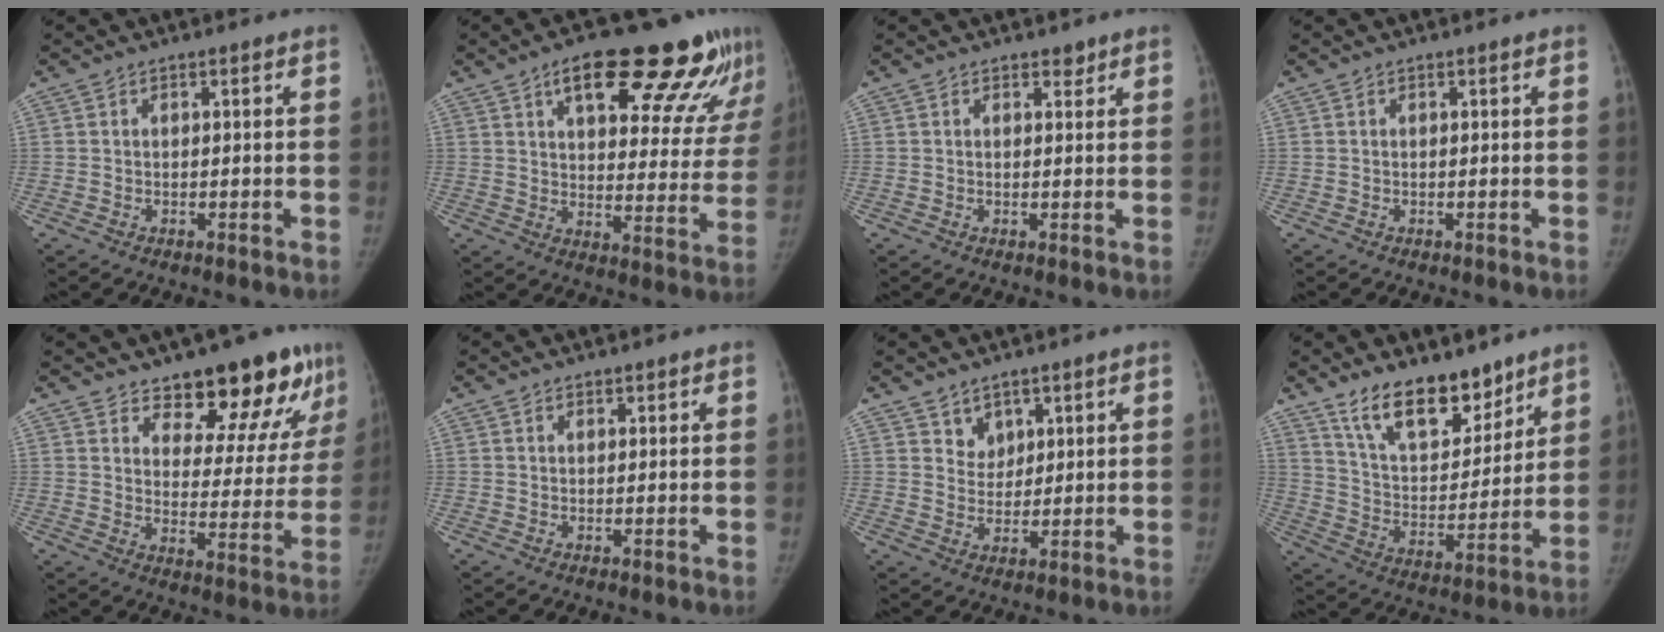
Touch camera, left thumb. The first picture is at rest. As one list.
[{"total": 23.9, "force": [14.3, 8.7, 17.1], "torque": [-0.196, -0.029, 0.200]}, {"total": 1.3, "force": [1.1, 0.7, 0.4], "torque": [0.004, -0.008, 0.013]}, {"total": 0.0}, {"total": 17.2, "force": [12.6, 7.2, 9.3], "torque": [-0.065, -0.087, 0.167]}, {"total": 0.8, "force": [0.7, 0.4, 0.2], "torque": [0.003, -0.005, 0.009]}, {"total": 3.9, "force": [2.7, 2.8, 0.6], "torque": [0.018, -0.022, 0.050]}, {"total": 16.1, "force": [11.8, 7.3, 8.1], "torque": [-0.085, -0.081, 0.212]}]